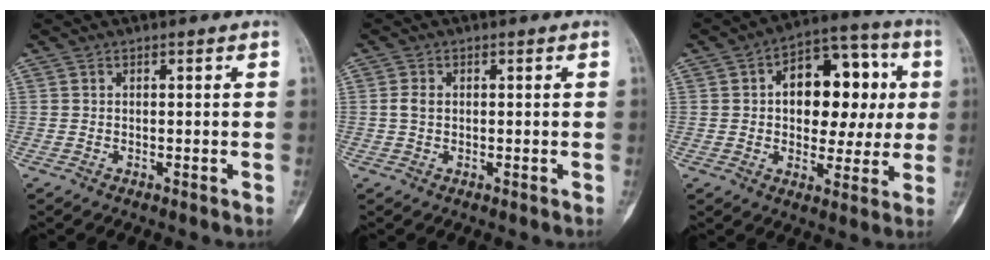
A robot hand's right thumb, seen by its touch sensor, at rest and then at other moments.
{"total": 1.9, "force": [0.2, 1.4, 1.4], "torque": [-0.031, 0.003, 0.003]}
{"total": 17.3, "force": [2.7, 10.8, 13.2], "torque": [-0.133, 0.027, 0.038]}